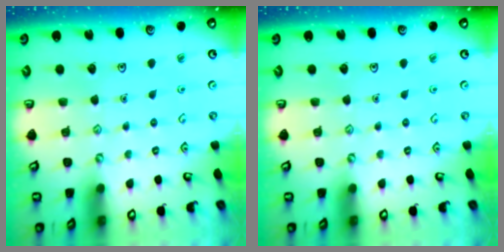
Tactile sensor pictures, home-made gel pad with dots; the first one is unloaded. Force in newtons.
{"total": 0.0}